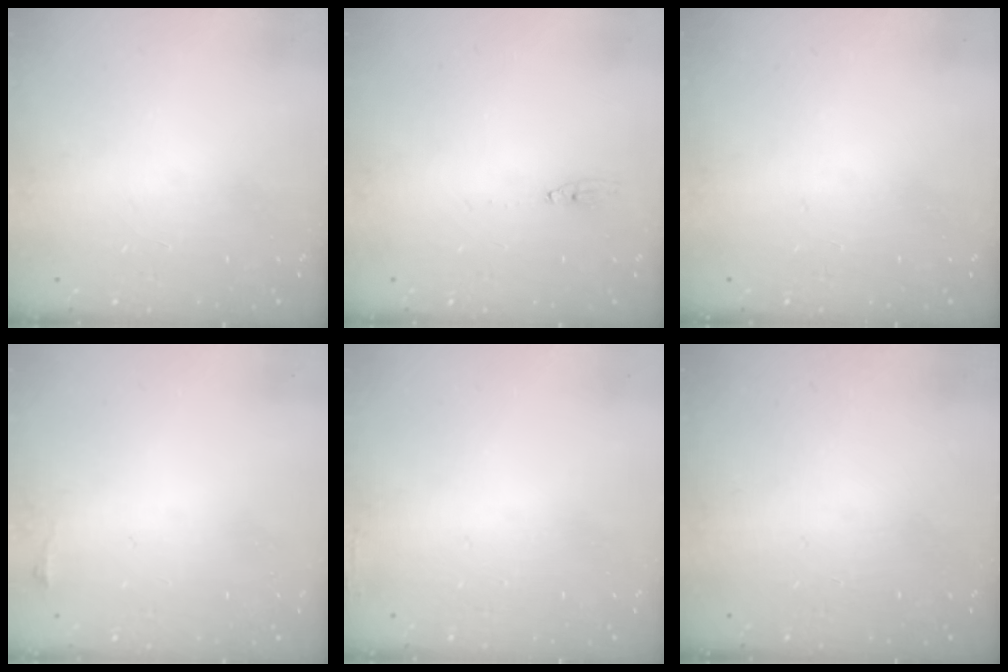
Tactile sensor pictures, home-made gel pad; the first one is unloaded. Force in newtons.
{"total": 2.4, "press": 2.4, "slide": 0.2}
{"total": 0.0}
{"total": 3.9, "press": 2.7, "slide": 2.8}
{"total": 3.8, "press": 3.7, "slide": 1.0}
{"total": 0.0}